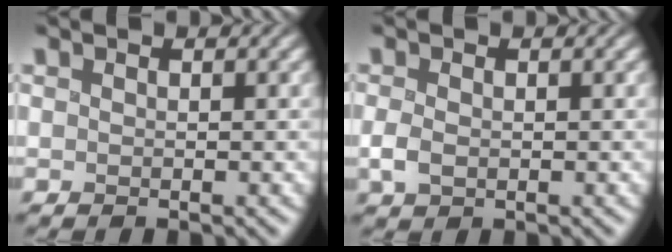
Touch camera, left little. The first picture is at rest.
{"total": 1.7, "force": [-0.4, 1.2, 1.1], "torque": [-0.026, 0.002, -0.005]}